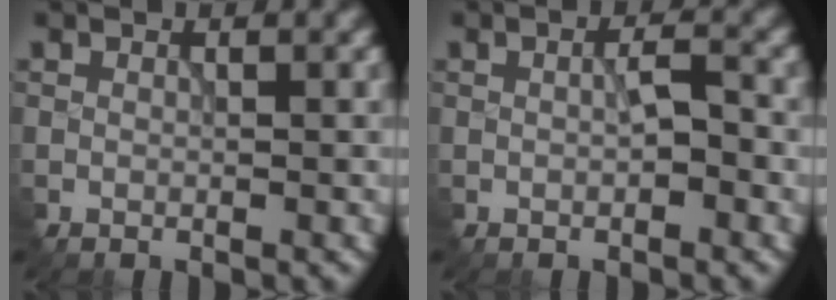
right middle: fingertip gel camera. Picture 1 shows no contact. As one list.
[{"total": 2.1, "force": [-0.5, 0.6, 1.9], "torque": [-0.037, 0.000, -0.007]}]